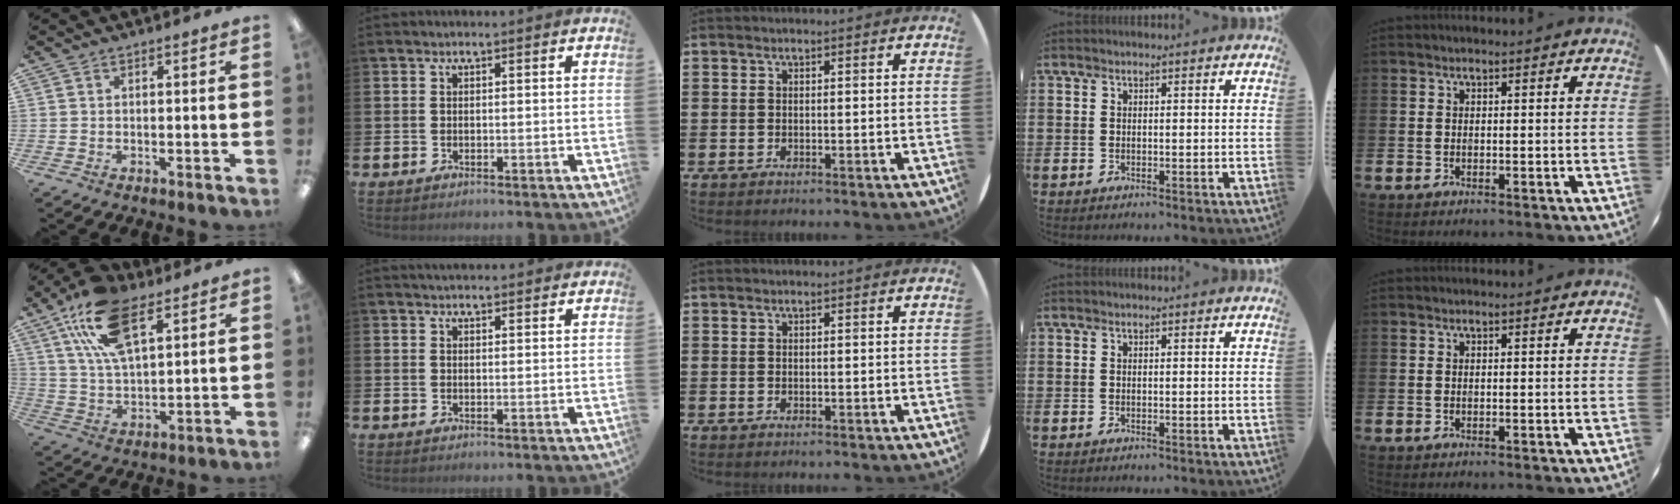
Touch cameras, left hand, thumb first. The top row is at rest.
{"thumb": {"total": 17.1, "force": [9.8, 8.2, 11.4], "torque": [-0.216, -0.021, 0.173]}, "index": {"total": 2.4, "force": [2.4, 0.3, 0.2], "torque": [-0.008, -0.008, 0.044]}}